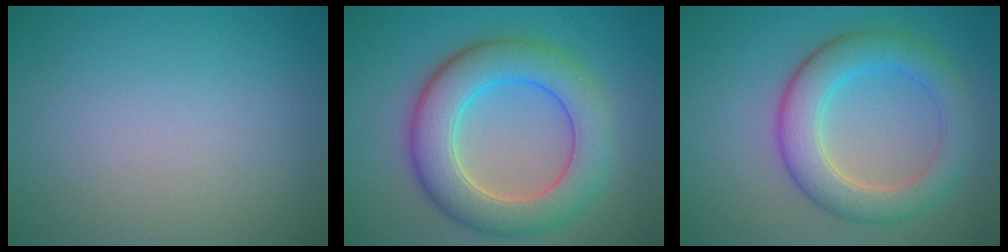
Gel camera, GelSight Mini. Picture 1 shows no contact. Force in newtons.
{"total": 7.8, "press": 7.8, "slide": 0.3}
{"total": 5.7, "press": 5.7, "slide": 0.2}